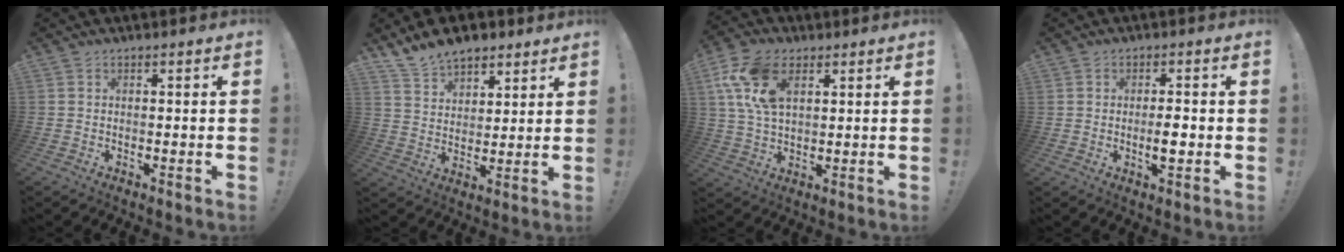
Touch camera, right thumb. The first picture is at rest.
{"total": 10.3, "force": [8.3, 5.3, 2.8], "torque": [-0.053, -0.057, 0.161]}
{"total": 14.0, "force": [5.9, 8.3, 9.6], "torque": [-0.199, -0.010, 0.110]}
{"total": 5.1, "force": [-0.5, 4.0, 3.1], "torque": [-0.026, 0.003, -0.011]}